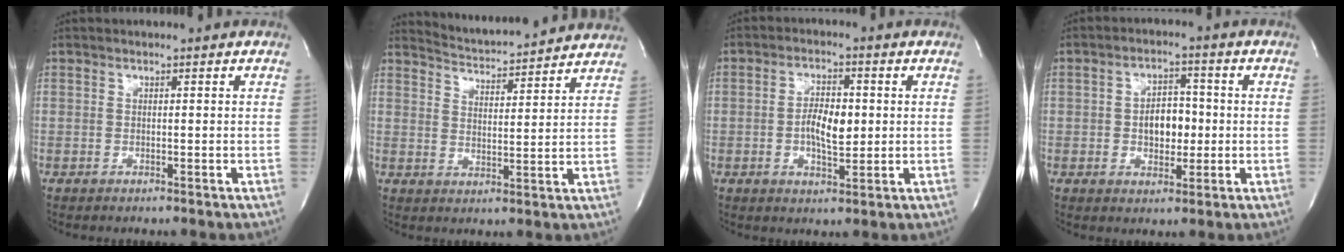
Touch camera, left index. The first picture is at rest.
{"total": 11.3, "force": [11.2, 0.6, 1.9], "torque": [-0.040, 0.009, 0.154]}
{"total": 5.7, "force": [-0.3, 2.4, 5.2], "torque": [-0.098, 0.002, -0.005]}
{"total": 5.6, "force": [-0.5, 3.5, 4.4], "torque": [-0.070, 0.010, -0.006]}